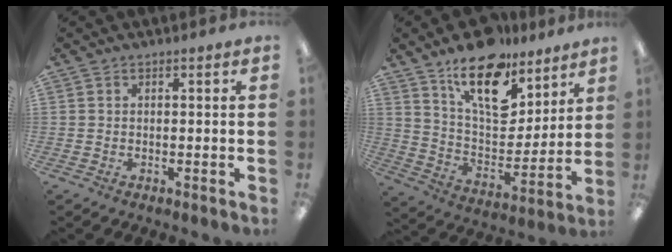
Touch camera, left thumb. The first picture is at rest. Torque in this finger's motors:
{"motor_torque": [1.21, 0.76, 1.42, -1.35, 0.11]}